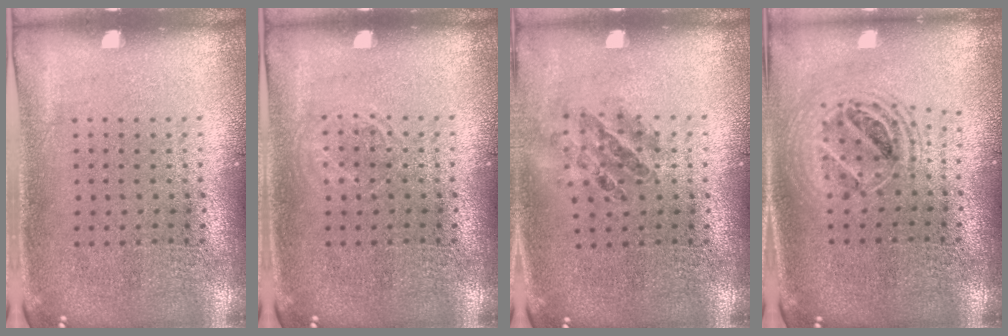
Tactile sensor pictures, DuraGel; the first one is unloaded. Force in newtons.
{"total": 1.0, "press": 1.0, "slide": 0.1}
{"total": 0.9, "press": 0.9, "slide": 0.3}
{"total": 1.8, "press": 1.5, "slide": 1.0}